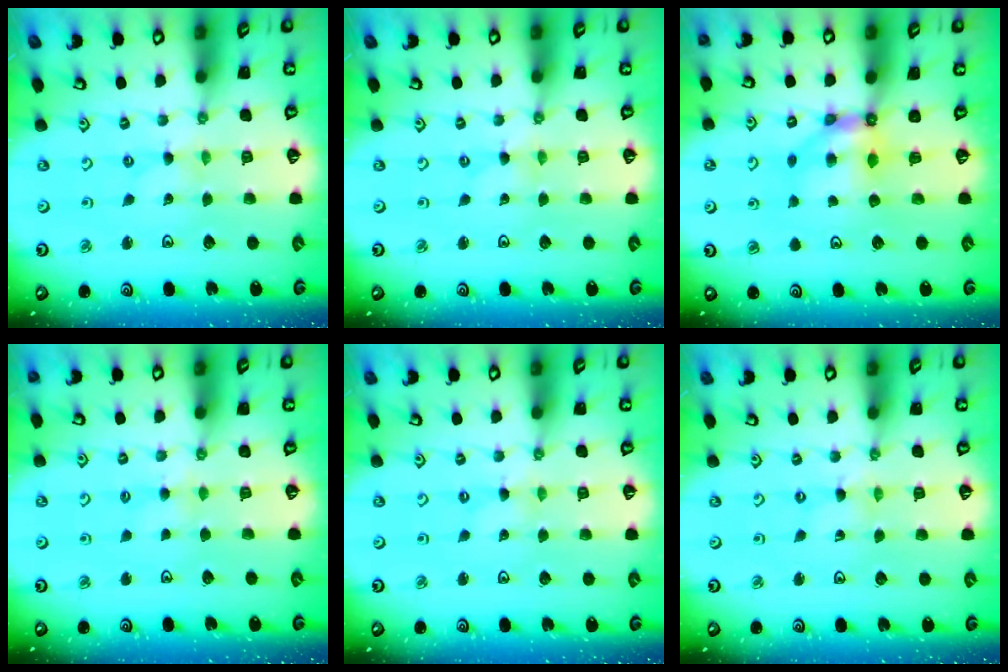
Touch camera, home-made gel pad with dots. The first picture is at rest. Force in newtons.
{"total": 0.0}
{"total": 6.6, "press": 6.6, "slide": 0.4}
{"total": 2.3, "press": 2.3, "slide": 0.4}
{"total": 0.6, "press": 0.6, "slide": 0.1}
{"total": 0.0}